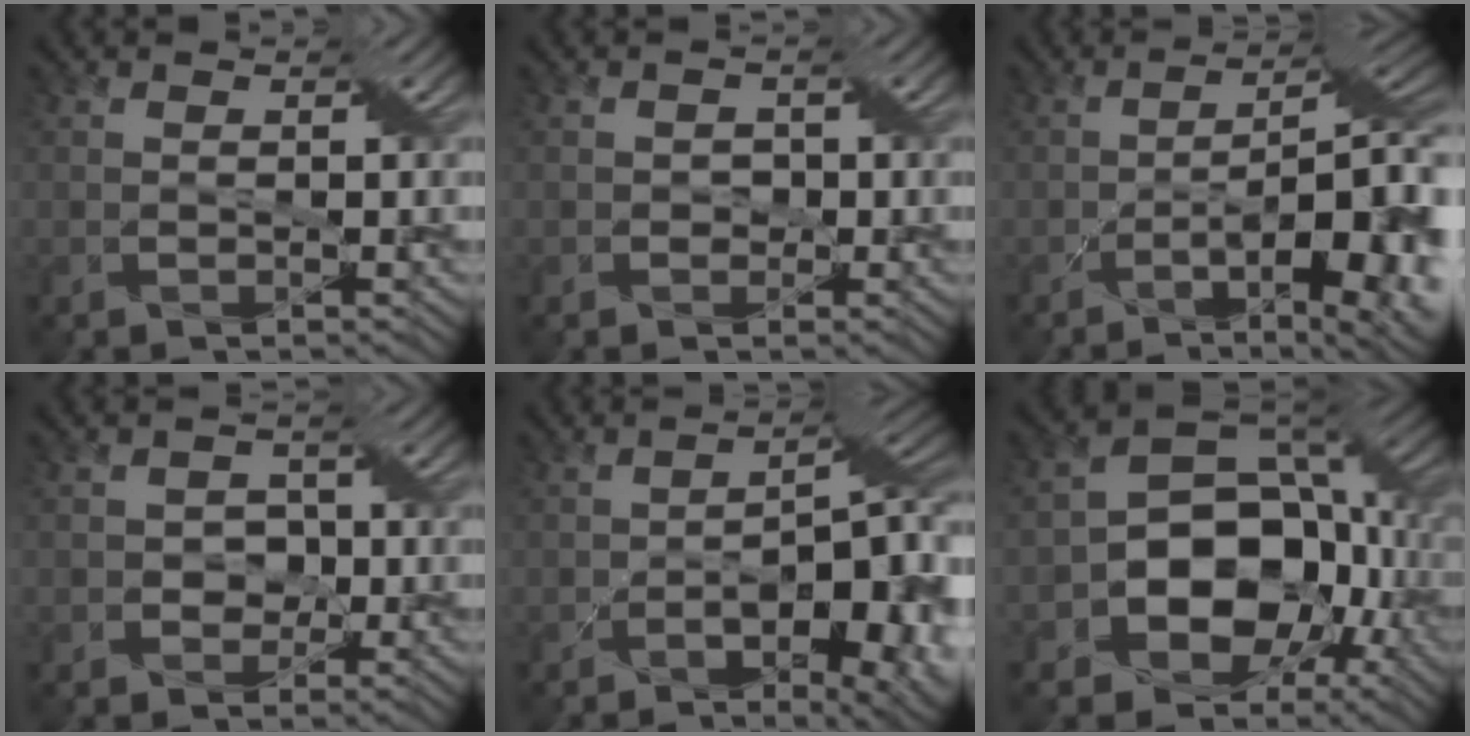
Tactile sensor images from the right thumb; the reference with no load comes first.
{"total": 1.2, "force": [-0.3, 1.1, 0.3], "torque": [-0.007, -0.002, -0.006]}
{"total": 16.8, "force": [-5.7, 6.4, 14.5], "torque": [-0.174, -0.013, -0.065]}
{"total": 2.5, "force": [-0.6, 2.3, 0.9], "torque": [-0.009, 0.001, -0.019]}
{"total": 17.5, "force": [-6.4, 8.2, 14.1], "torque": [-0.149, -0.003, -0.053]}
{"total": 13.5, "force": [-3.7, 10.0, 8.4], "torque": [-0.137, -0.020, -0.073]}